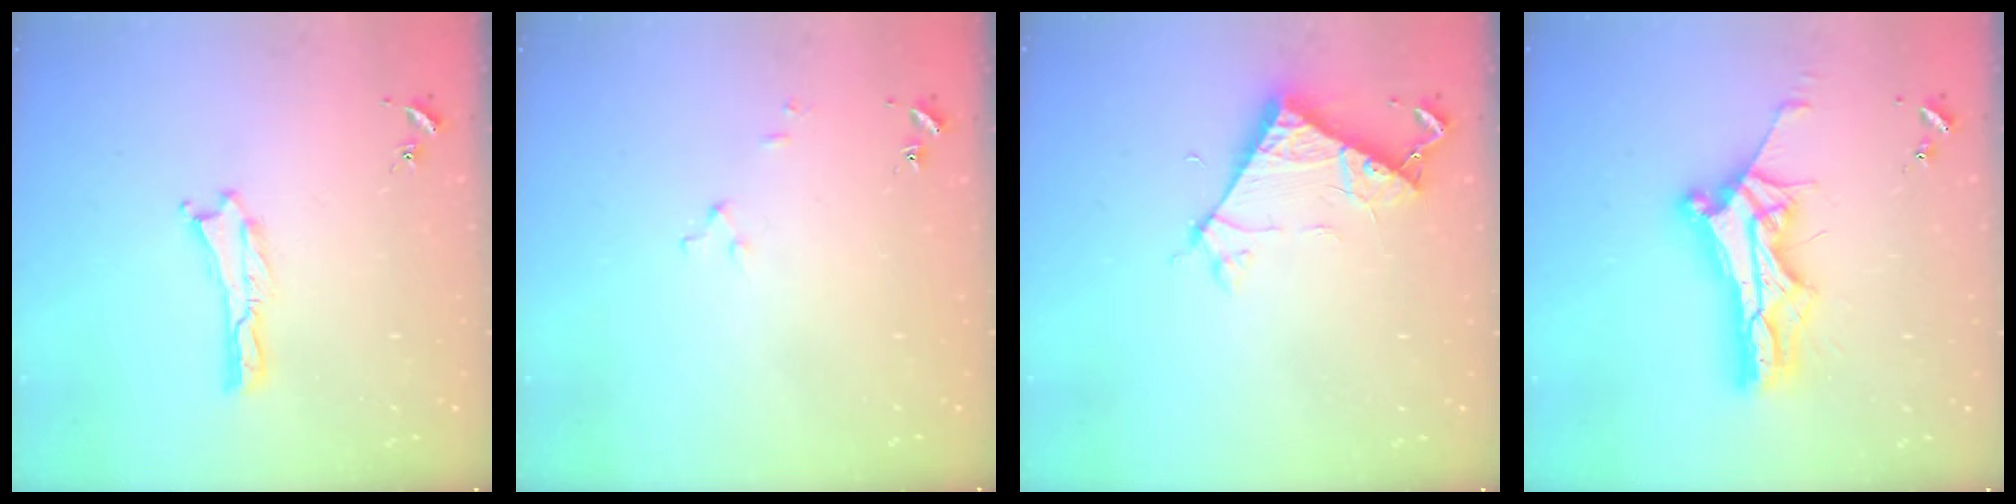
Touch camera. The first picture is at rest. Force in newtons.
{"total": 2.5, "press": 2.5, "slide": 0.2}
{"total": 6.4, "press": 6.4, "slide": 0.3}
{"total": 11.7, "press": 11.7, "slide": 0.8}